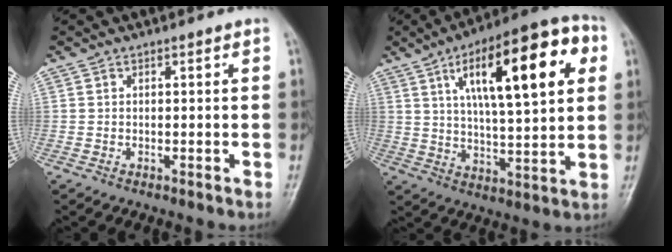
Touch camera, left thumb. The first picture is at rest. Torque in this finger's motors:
{"motor_torque": [0.87, 0.89, 1.93, -0.83, 0.38]}